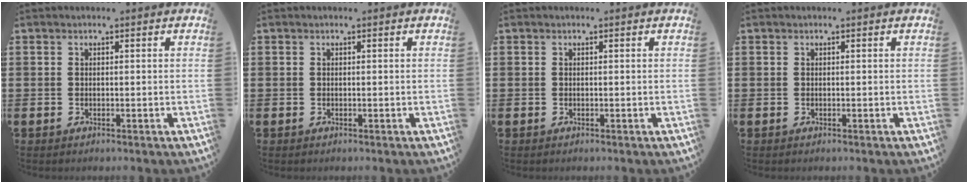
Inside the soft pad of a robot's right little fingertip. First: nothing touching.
{"total": 0.0}
{"total": 0.0}
{"total": 0.0}